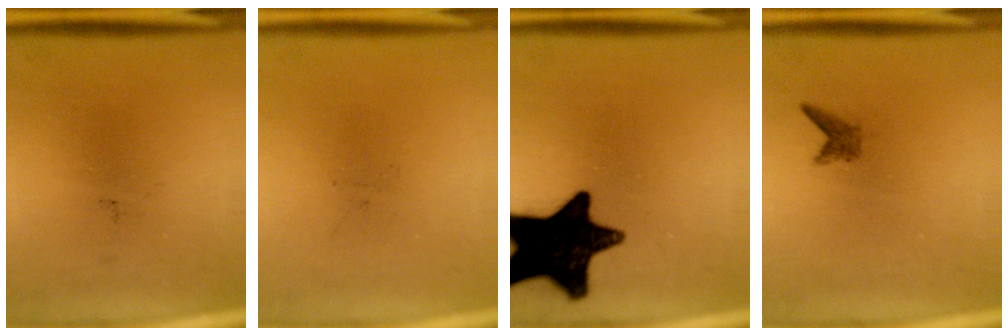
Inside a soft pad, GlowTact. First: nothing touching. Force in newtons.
{"total": 0.0}
{"total": 16.7}
{"total": 1.2}